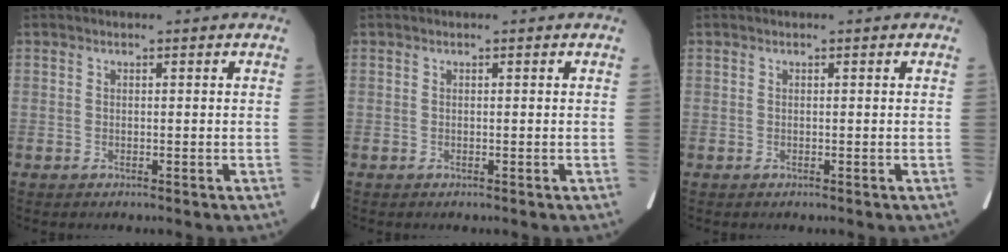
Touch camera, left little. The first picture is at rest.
{"total": 0.0}
{"total": 0.0}